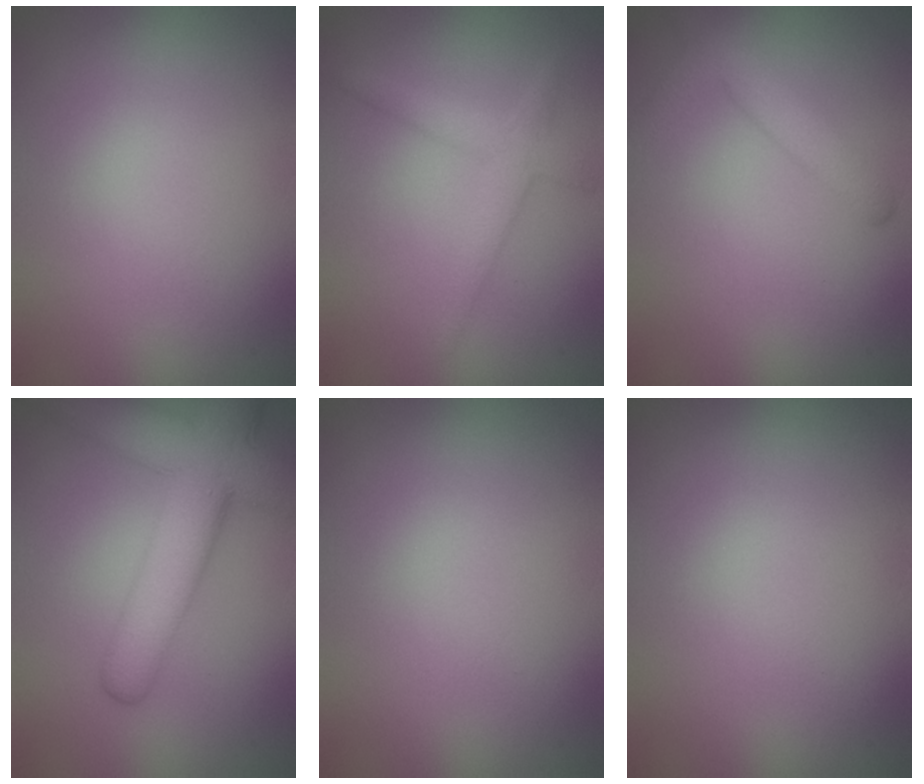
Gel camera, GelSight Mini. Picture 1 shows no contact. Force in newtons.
{"total": 2.5, "press": 2.5, "slide": 0.1}
{"total": 3.5, "press": 3.5, "slide": 0.3}
{"total": 9.0, "press": 9.0, "slide": 0.3}
{"total": 0.0}
{"total": 0.0}